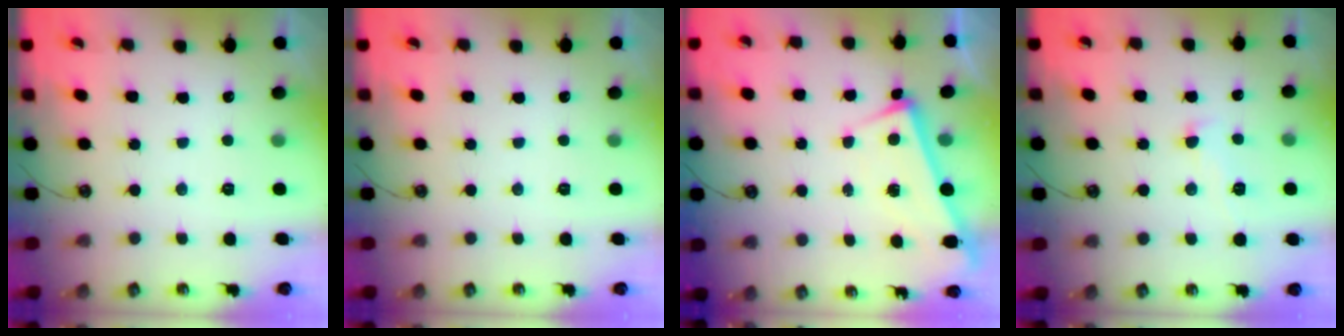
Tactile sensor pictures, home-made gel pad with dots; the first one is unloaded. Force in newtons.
{"total": 0.0}
{"total": 1.6, "press": 1.5, "slide": 0.5}
{"total": 1.3, "press": 1.3, "slide": 0.2}